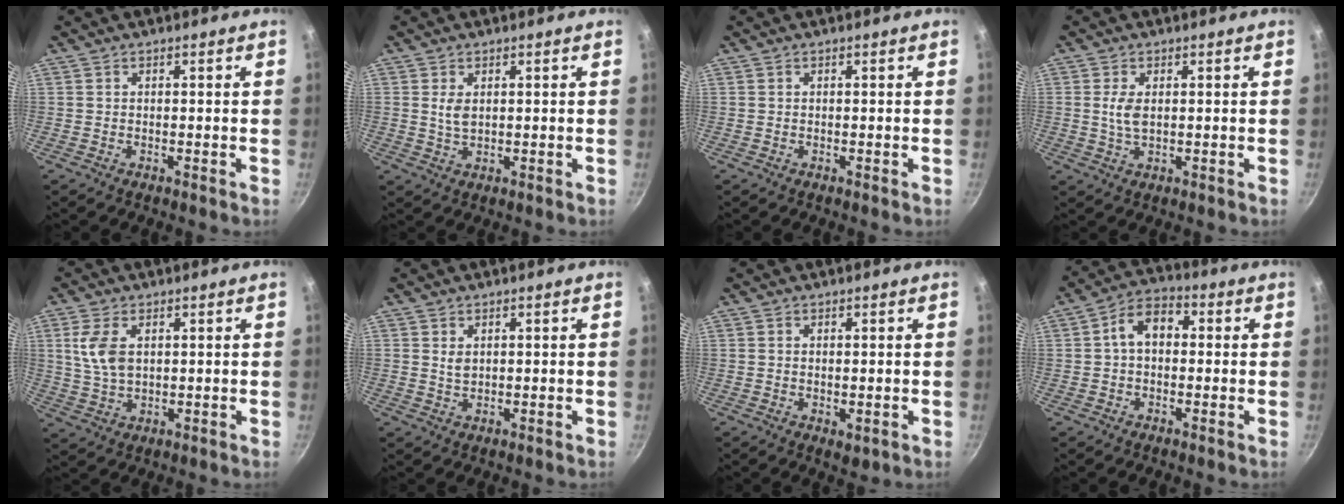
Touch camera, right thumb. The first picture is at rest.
{"total": 2.8, "force": [0.8, 1.6, 2.1], "torque": [-0.038, -0.007, 0.016]}
{"total": 0.0}
{"total": 3.6, "force": [0.6, 1.9, 3.0], "torque": [-0.059, -0.003, 0.012]}
{"total": 7.2, "force": [2.0, 4.2, 5.5], "torque": [-0.108, -0.009, 0.042]}
{"total": 1.9, "force": [0.7, 1.3, 1.3], "torque": [-0.020, -0.003, 0.015]}
{"total": 2.2, "force": [0.1, 1.2, 1.8], "torque": [-0.025, -0.007, 0.003]}
{"total": 7.7, "force": [0.7, 5.3, 5.5], "torque": [-0.065, 0.026, -0.002]}